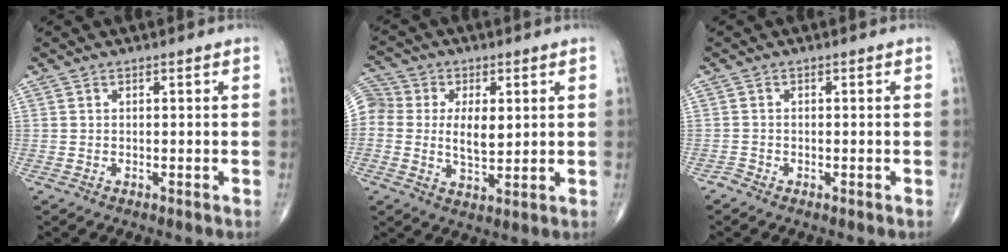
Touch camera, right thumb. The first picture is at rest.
{"total": 14.9, "force": [1.8, 10.5, 10.4], "torque": [-0.204, 0.003, 0.032]}
{"total": 0.8, "force": [-0.7, 0.3, -0.1], "torque": [0.000, -0.002, -0.021]}